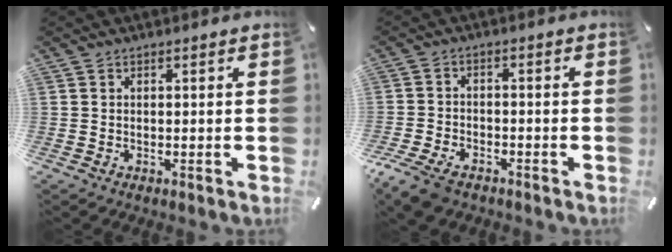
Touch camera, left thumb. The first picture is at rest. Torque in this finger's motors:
{"motor_torque": [0.03, 1.33, 0.77, 0.68, 0.12]}